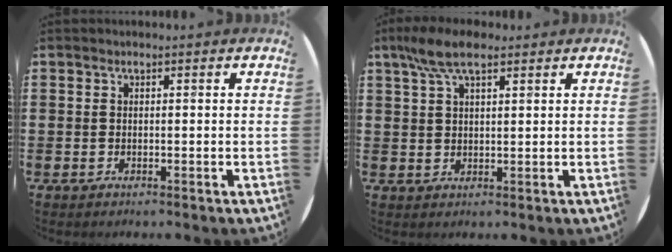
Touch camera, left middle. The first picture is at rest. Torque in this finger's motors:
{"motor_torque": [1.13, -1.01, 0.20, 0.15]}